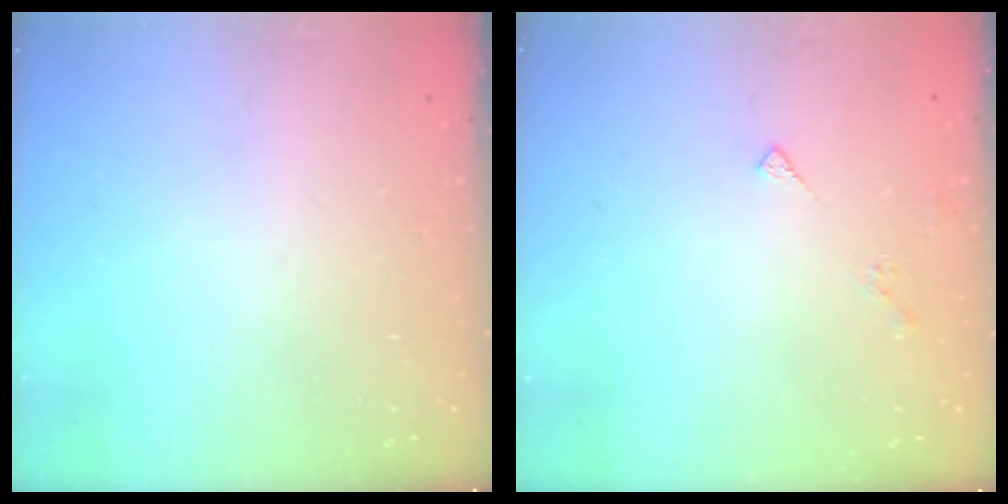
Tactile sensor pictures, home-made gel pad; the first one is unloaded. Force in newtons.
{"total": 2.5, "press": 2.4, "slide": 0.5}